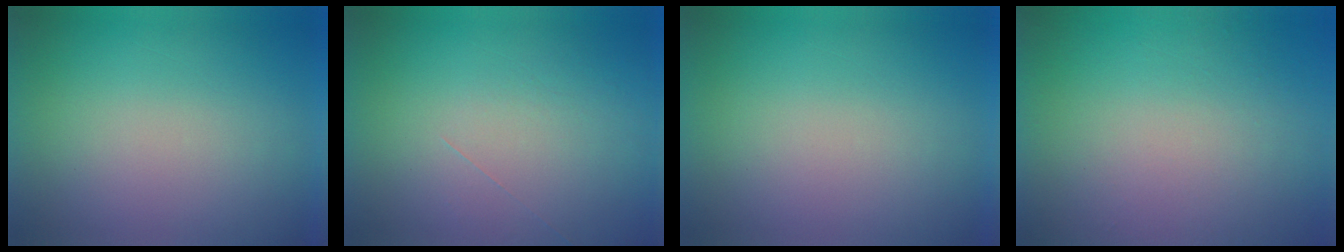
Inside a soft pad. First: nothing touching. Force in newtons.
{"total": 1.1}
{"total": 0.0}
{"total": 5.2}